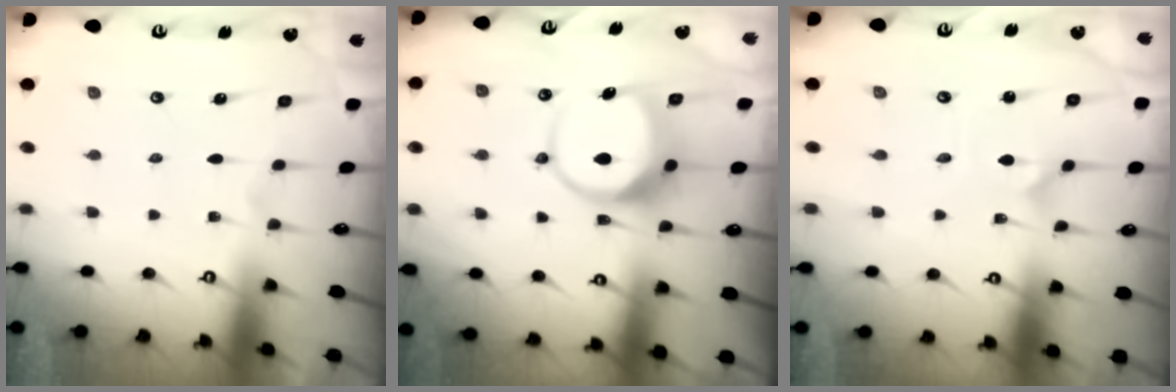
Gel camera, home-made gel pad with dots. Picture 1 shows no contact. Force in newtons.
{"total": 8.5, "press": 8.5, "slide": 1.0}
{"total": 1.0, "press": 1.0, "slide": 0.0}